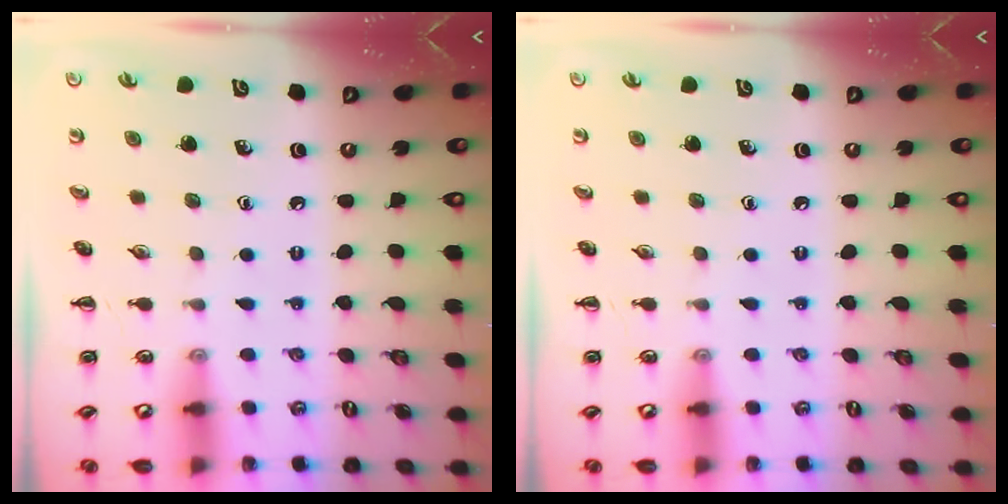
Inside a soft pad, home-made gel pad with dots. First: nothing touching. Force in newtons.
{"total": 0.0}